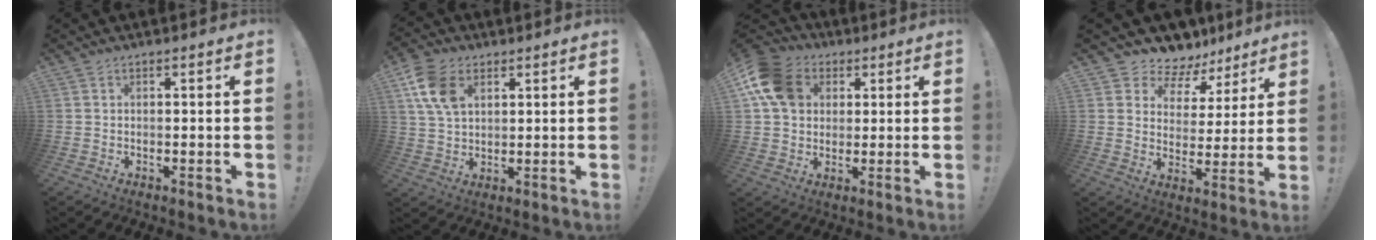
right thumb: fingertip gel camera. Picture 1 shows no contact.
{"total": 10.9, "force": [4.4, 7.3, 6.8], "torque": [-0.138, -0.001, 0.087]}
{"total": 14.3, "force": [4.4, 11.5, 7.3], "torque": [-0.119, -0.006, 0.092]}
{"total": 7.2, "force": [5.9, 4.1, 0.9], "torque": [-0.014, -0.061, 0.110]}